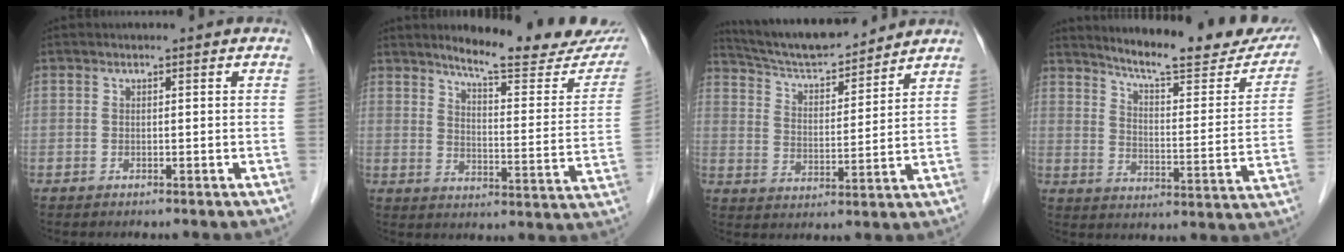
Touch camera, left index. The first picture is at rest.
{"total": 18.0, "force": [16.0, 2.2, 8.0], "torque": [-0.100, -0.060, 0.195]}
{"total": 13.2, "force": [12.4, 1.8, 4.2], "torque": [-0.078, 0.011, 0.210]}
{"total": 20.7, "force": [18.6, 2.8, 8.7], "torque": [-0.118, -0.055, 0.238]}